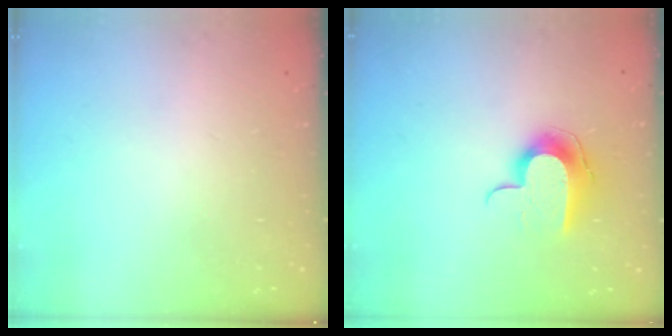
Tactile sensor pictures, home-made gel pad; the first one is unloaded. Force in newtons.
{"total": 9.9, "press": 9.8, "slide": 0.5}